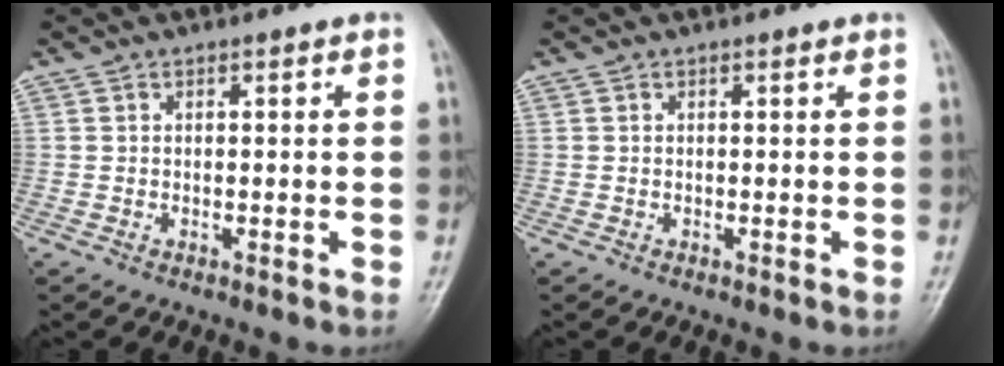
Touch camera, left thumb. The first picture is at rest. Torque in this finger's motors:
{"motor_torque": [-0.01, 0.02, -0.05, -0.08, 0.00]}